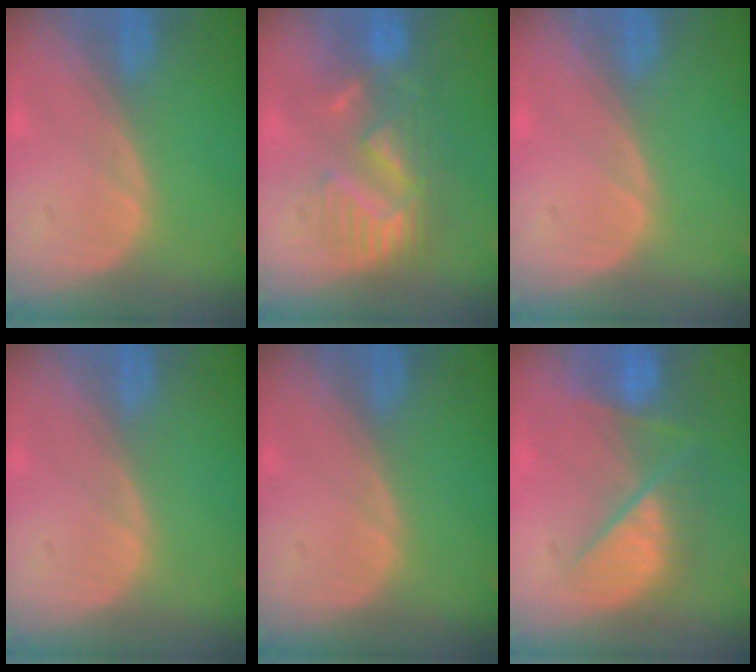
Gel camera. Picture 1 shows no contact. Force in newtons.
{"total": 8.6, "press": 8.2, "slide": 2.7}
{"total": 0.0}
{"total": 0.0}
{"total": 0.0}
{"total": 9.6, "press": 8.2, "slide": 5.1}